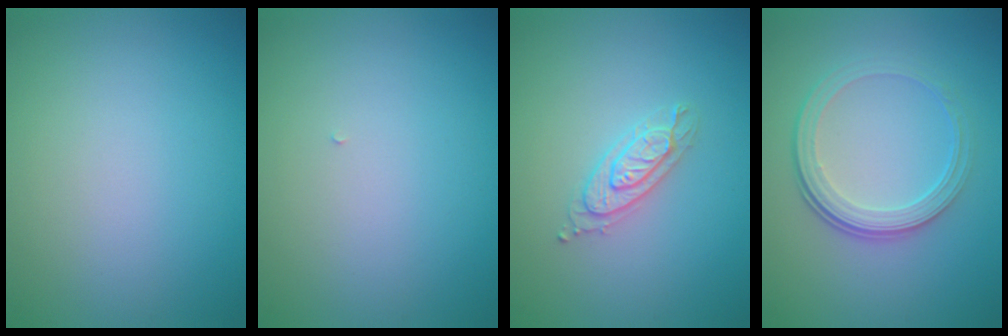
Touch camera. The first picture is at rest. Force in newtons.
{"total": 0.0}
{"total": 2.2, "press": 2.1, "slide": 0.5}
{"total": 4.2, "press": 2.9, "slide": 3.0}